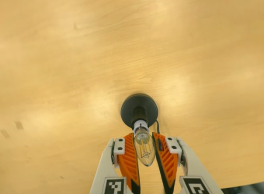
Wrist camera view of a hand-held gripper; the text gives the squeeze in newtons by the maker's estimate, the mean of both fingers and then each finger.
{"total": 16.1, "left": 15.5, "right": 16.7}